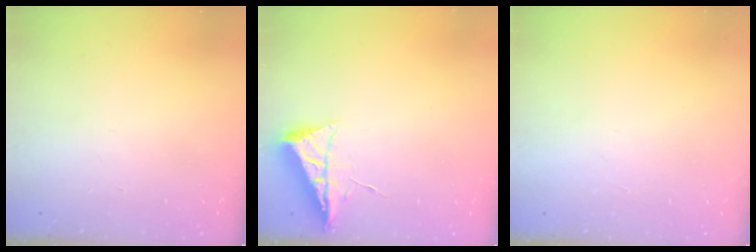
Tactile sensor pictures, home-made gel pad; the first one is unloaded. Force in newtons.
{"total": 6.5, "press": 6.5, "slide": 0.8}
{"total": 1.5, "press": 1.5, "slide": 0.1}